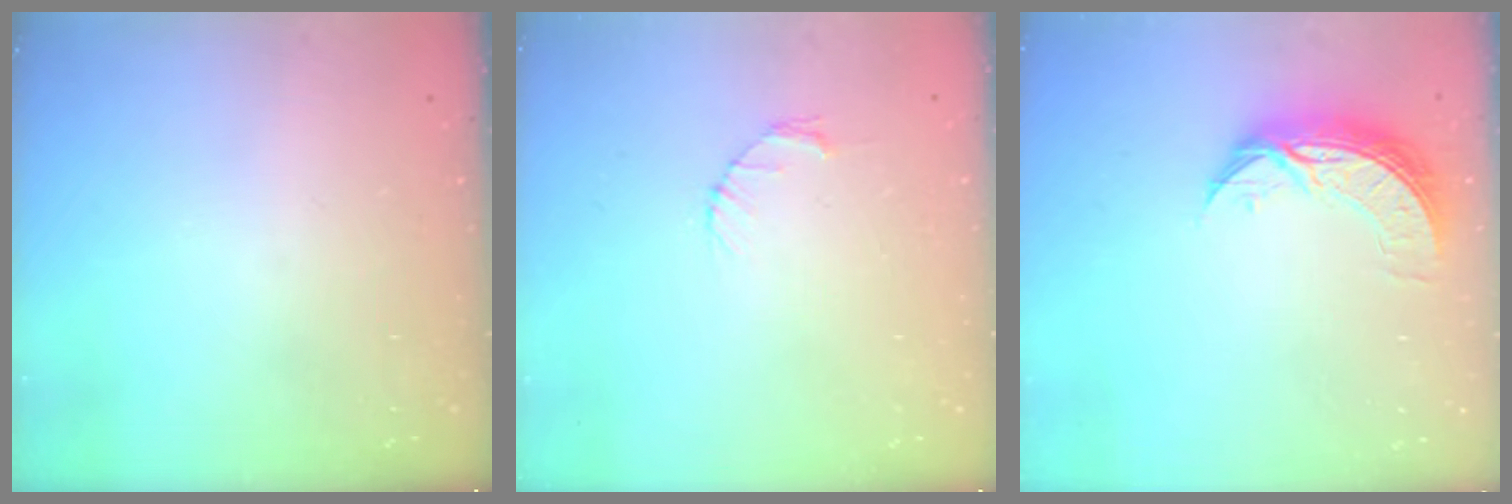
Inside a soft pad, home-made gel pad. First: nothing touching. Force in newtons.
{"total": 2.7, "press": 2.7, "slide": 0.4}
{"total": 8.0, "press": 8.0, "slide": 0.7}